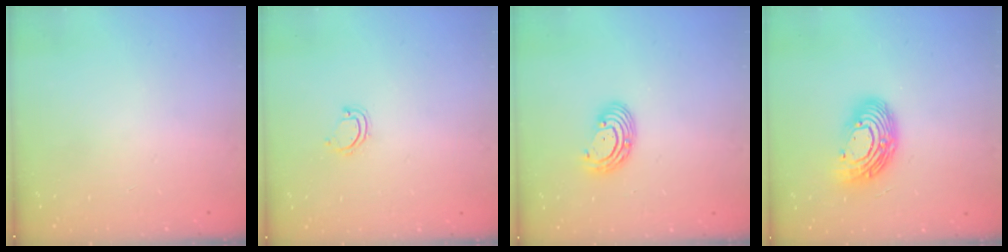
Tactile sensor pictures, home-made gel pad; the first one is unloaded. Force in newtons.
{"total": 3.7, "press": 3.7, "slide": 0.3}
{"total": 5.8, "press": 5.8, "slide": 0.7}
{"total": 13.9, "press": 13.8, "slide": 1.1}